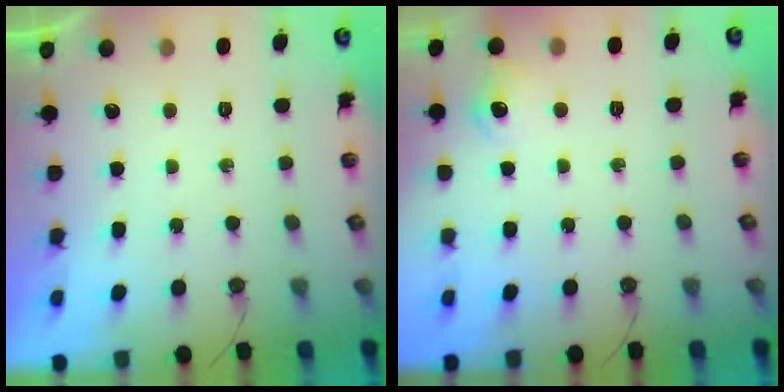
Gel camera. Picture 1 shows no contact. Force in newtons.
{"total": 7.9, "press": 7.8, "slide": 1.0}